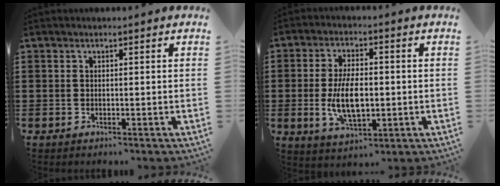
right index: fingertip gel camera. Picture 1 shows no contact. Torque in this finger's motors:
{"motor_torque": [1.74, 0.39, 0.39, 0.21]}